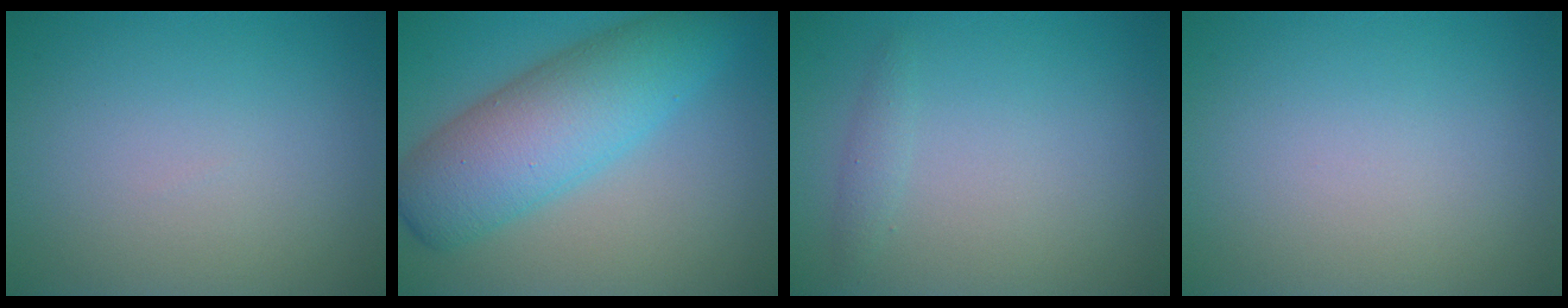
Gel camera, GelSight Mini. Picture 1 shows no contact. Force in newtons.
{"total": 8.4, "press": 8.4, "slide": 0.2}
{"total": 1.0, "press": 1.0, "slide": 0.0}
{"total": 0.0}